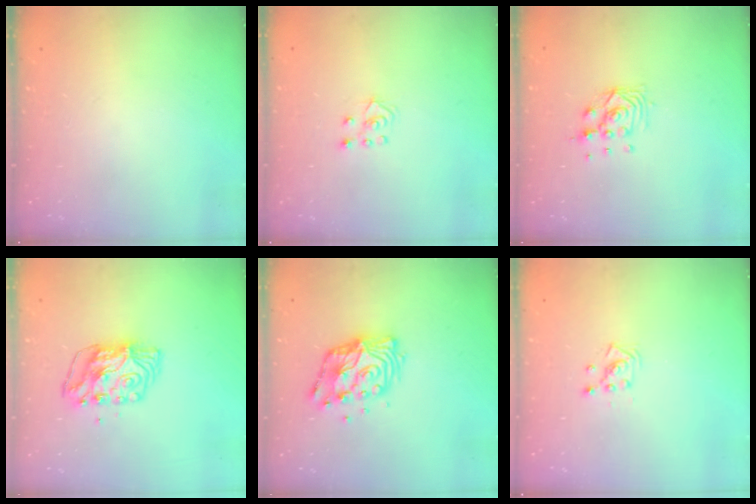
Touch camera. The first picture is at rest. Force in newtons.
{"total": 4.2, "press": 4.2, "slide": 0.3}
{"total": 7.9, "press": 7.8, "slide": 0.6}
{"total": 7.0, "press": 7.0, "slide": 0.6}
{"total": 12.3, "press": 12.3, "slide": 1.1}
{"total": 3.3, "press": 3.2, "slide": 0.5}